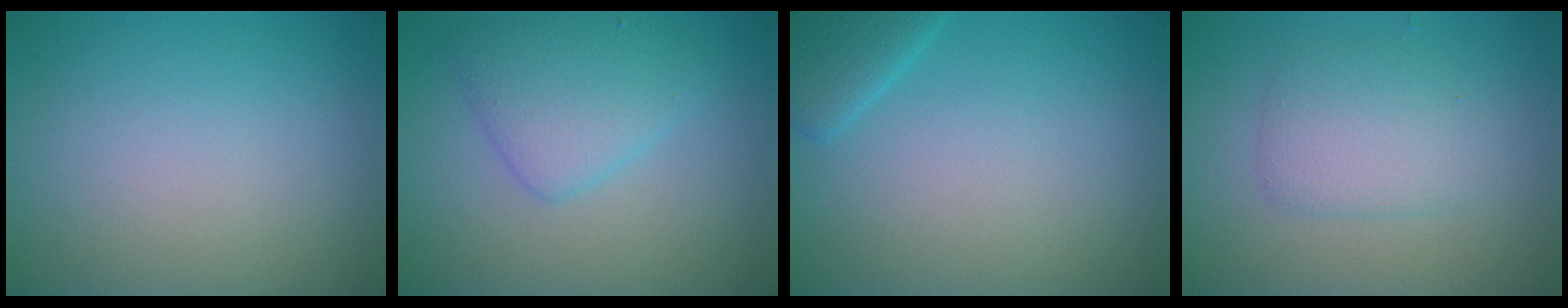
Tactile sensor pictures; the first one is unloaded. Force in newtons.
{"total": 3.8, "press": 3.8, "slide": 0.1}
{"total": 2.3, "press": 2.3, "slide": 0.2}
{"total": 2.9, "press": 2.9, "slide": 0.2}